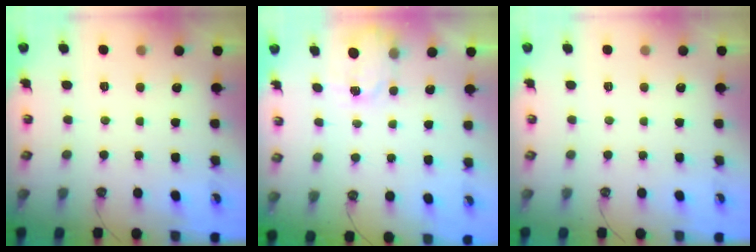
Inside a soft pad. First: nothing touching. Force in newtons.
{"total": 2.4, "press": 2.4, "slide": 0.5}
{"total": 0.0}